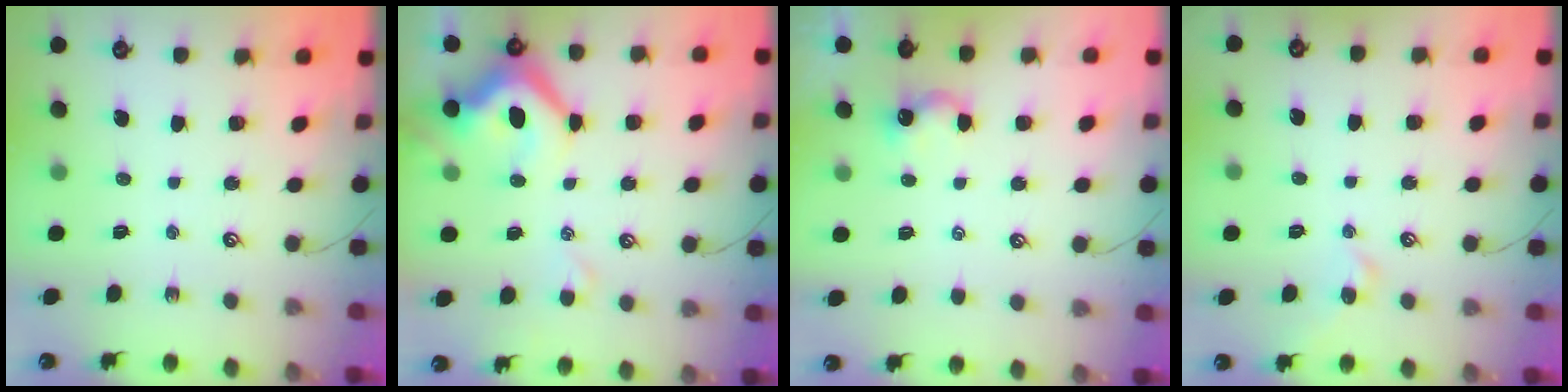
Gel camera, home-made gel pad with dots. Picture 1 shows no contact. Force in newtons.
{"total": 10.6, "press": 10.5, "slide": 1.6}
{"total": 2.6, "press": 2.6, "slide": 0.2}
{"total": 1.9, "press": 1.8, "slide": 0.5}